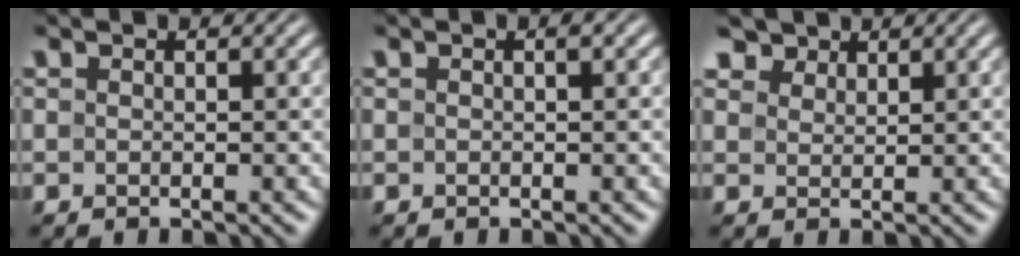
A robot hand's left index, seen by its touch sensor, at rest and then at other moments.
{"total": 0.7, "force": [0.1, 0.0, 0.7], "torque": [-0.013, 0.005, 0.003]}
{"total": 3.0, "force": [2.5, 1.5, 0.7], "torque": [-0.024, -0.011, 0.054]}